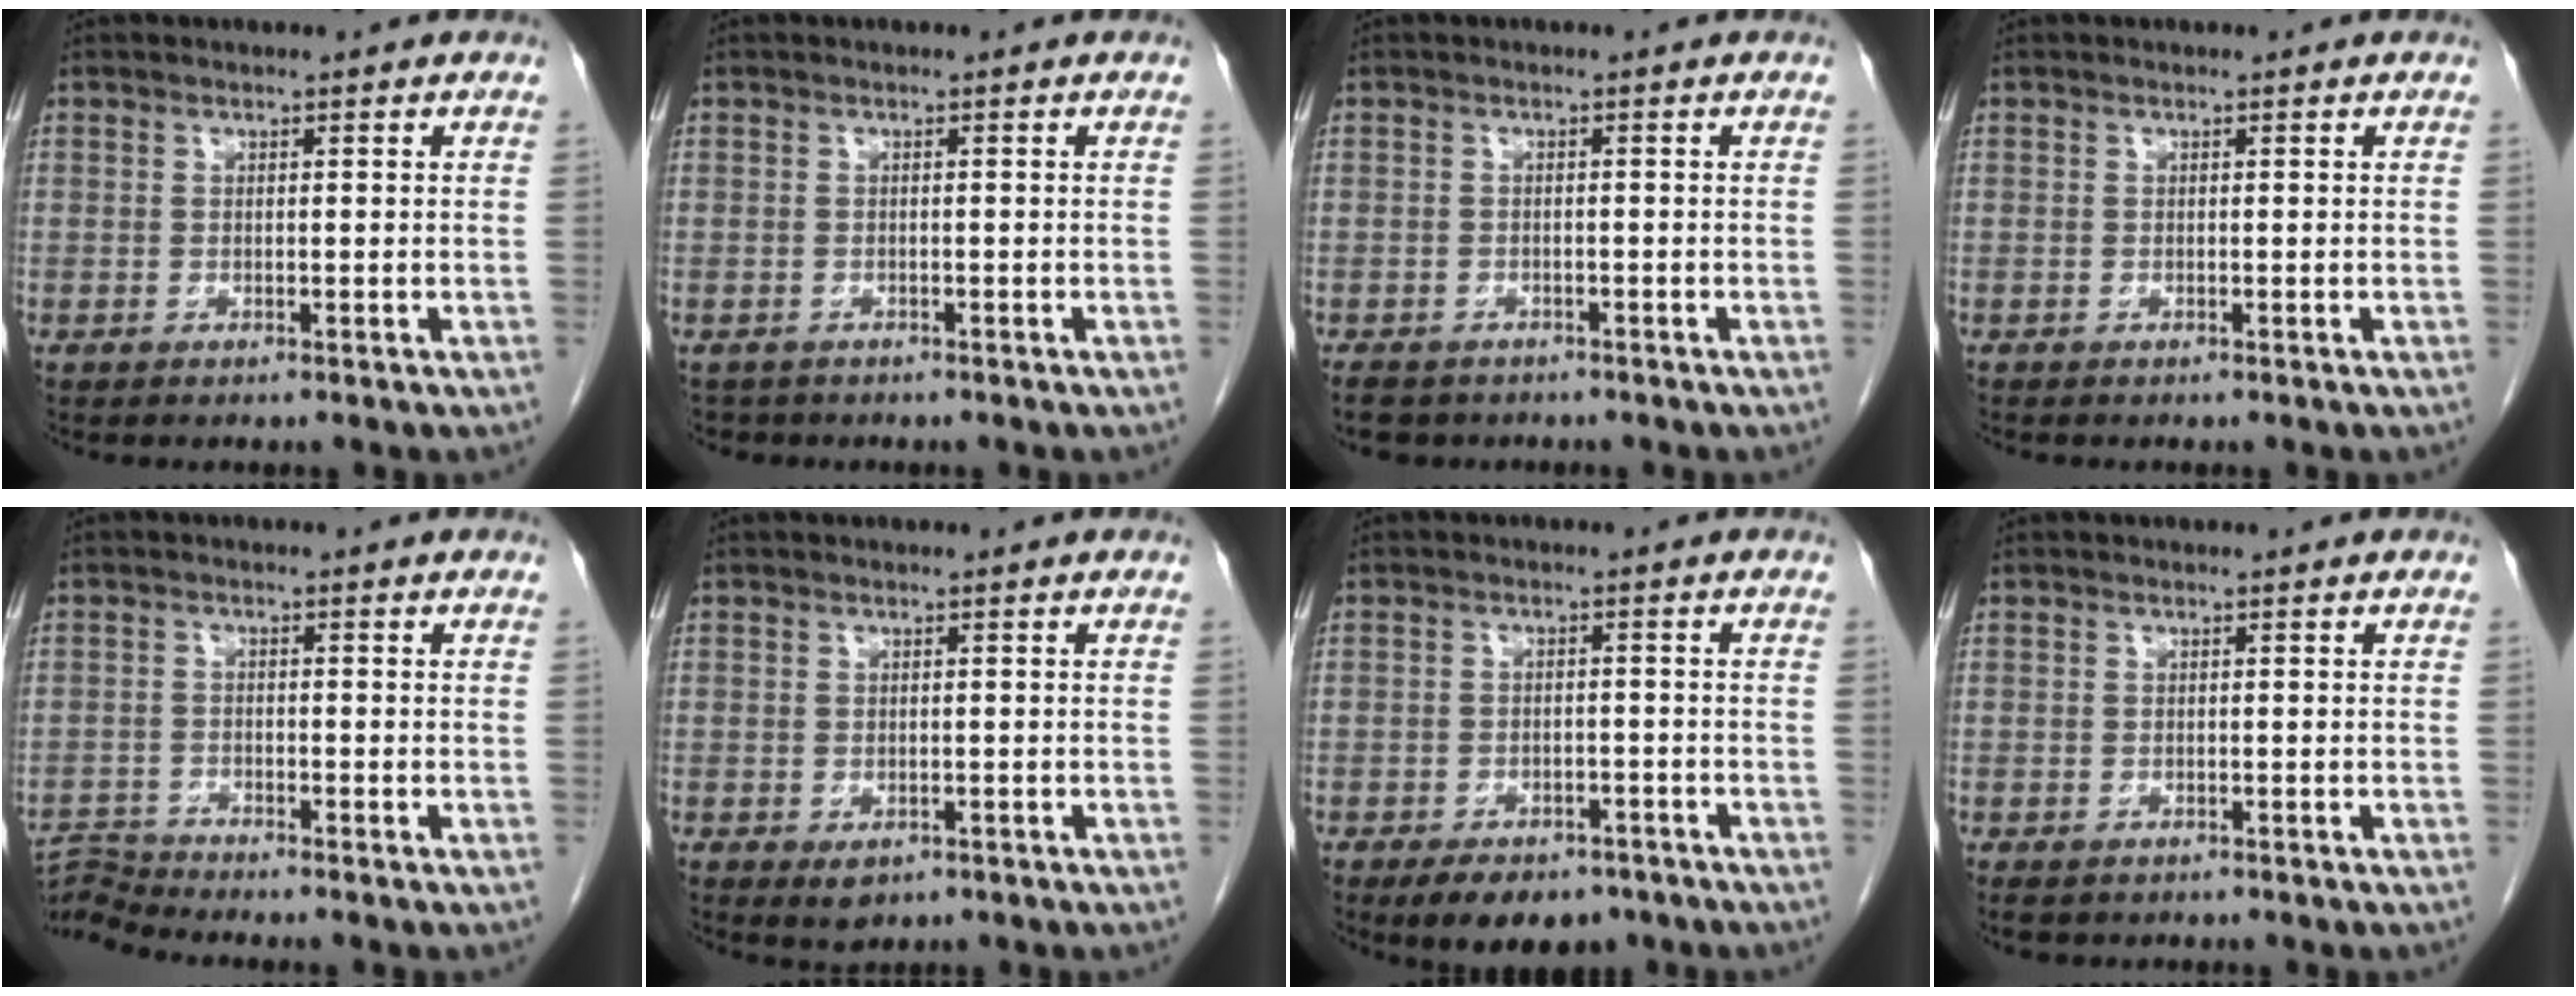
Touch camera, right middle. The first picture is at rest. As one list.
[{"total": 1.7, "force": [-1.4, 0.9, -0.1], "torque": [-0.006, -0.001, -0.023]}, {"total": 5.0, "force": [-4.0, 2.6, 1.4], "torque": [-0.020, -0.002, -0.054]}, {"total": 0.0}, {"total": 4.4, "force": [-3.9, -1.7, -0.9], "torque": [0.010, -0.007, -0.073]}, {"total": 1.9, "force": [-0.8, 1.2, 1.2], "torque": [-0.012, -0.001, 0.001]}, {"total": 8.4, "force": [-6.2, 4.3, 3.8], "torque": [-0.047, 0.002, -0.086]}, {"total": 2.1, "force": [-1.6, 1.2, 0.8], "torque": [-0.011, -0.003, -0.018]}]